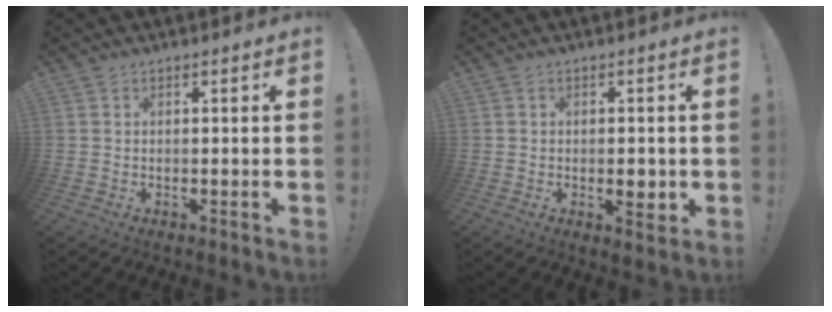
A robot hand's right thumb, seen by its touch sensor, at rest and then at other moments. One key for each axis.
{"total": 4.3, "fx": -0.2, "fy": 2.3, "fz": 3.7, "tx": -0.039, "ty": 0.000, "tz": -0.005}